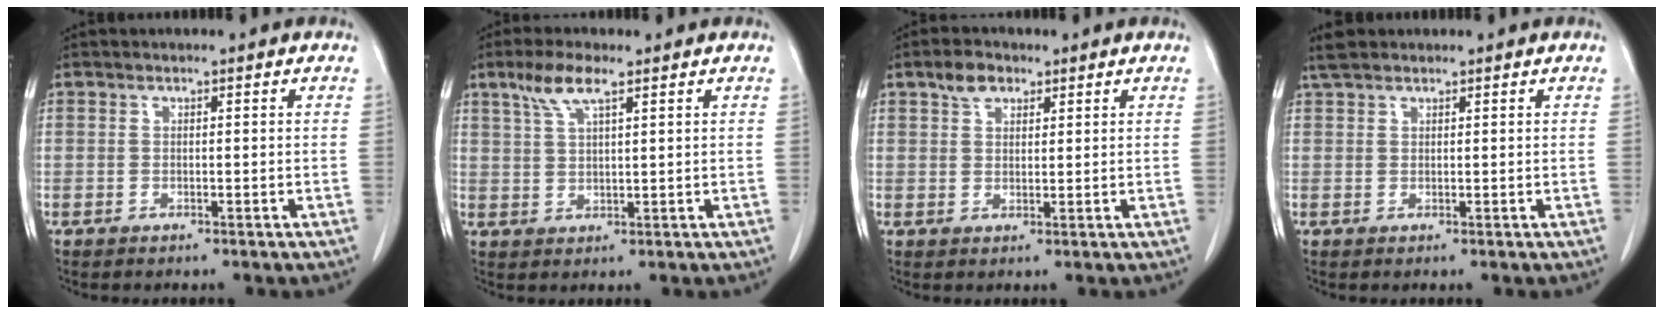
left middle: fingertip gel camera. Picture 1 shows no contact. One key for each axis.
{"total": 5.2, "fx": 3.3, "fy": 0.9, "fz": 3.9, "tx": -0.089, "ty": 0.009, "tz": 0.066}
{"total": 3.5, "fx": 2.2, "fy": 2.0, "fz": 1.8, "tx": -0.038, "ty": 0.008, "tz": 0.043}
{"total": 2.5, "fx": 2.2, "fy": 1.0, "fz": 1.0, "tx": -0.022, "ty": 0.013, "tz": 0.040}